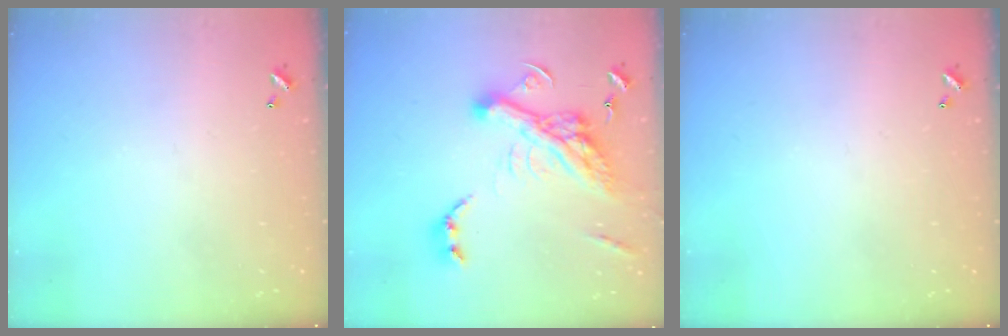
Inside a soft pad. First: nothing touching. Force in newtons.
{"total": 15.5, "press": 15.3, "slide": 2.6}
{"total": 0.0}